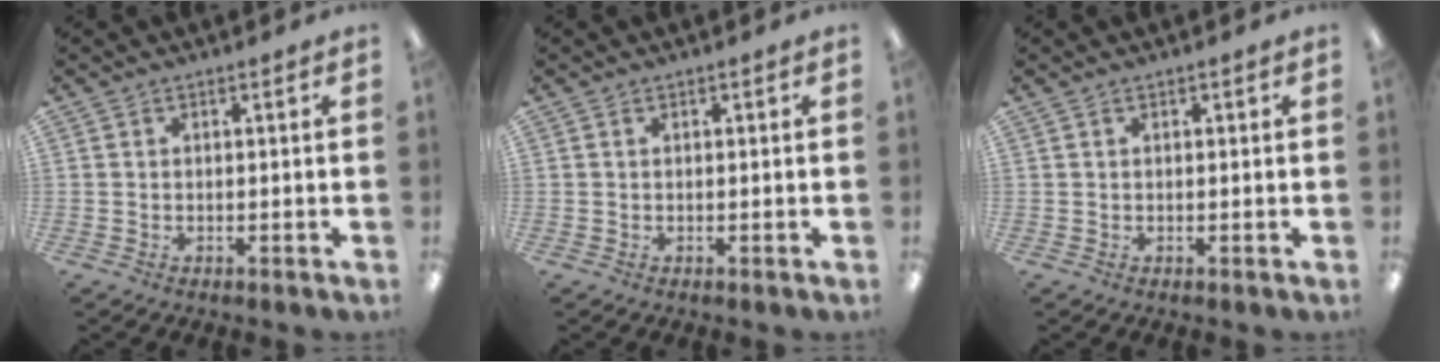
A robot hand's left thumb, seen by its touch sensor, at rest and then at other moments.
{"total": 0.0}
{"total": 0.6, "force": [0.3, 0.3, 0.4], "torque": [-0.009, 0.003, 0.006]}